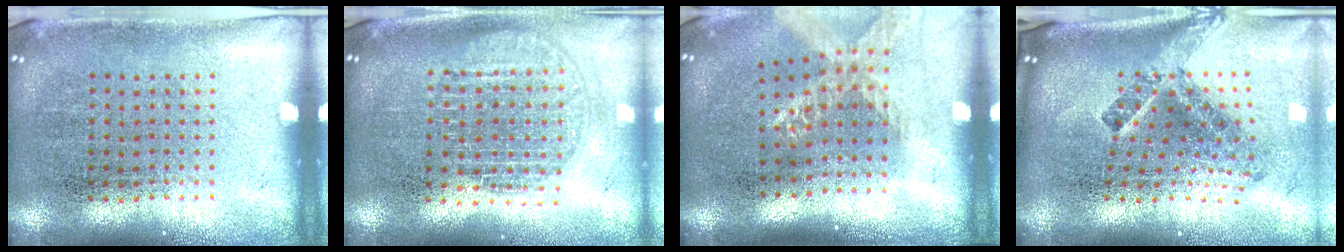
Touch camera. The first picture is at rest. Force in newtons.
{"total": 1.8, "press": 1.6, "slide": 0.9}
{"total": 1.6, "press": 1.4, "slide": 0.9}
{"total": 2.9, "press": 1.7, "slide": 2.4}